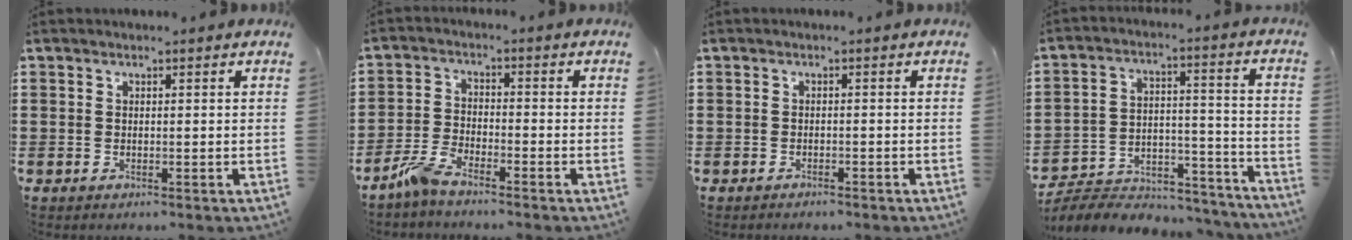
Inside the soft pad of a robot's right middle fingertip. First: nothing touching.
{"total": 4.4, "force": [-3.7, 0.7, 2.2], "torque": [-0.066, -0.003, -0.077]}
{"total": 0.6, "force": [-0.5, 0.1, -0.2], "torque": [0.003, 0.004, -0.014]}
{"total": 5.5, "force": [-5.2, 1.4, 1.0], "torque": [-0.017, 0.009, -0.105]}